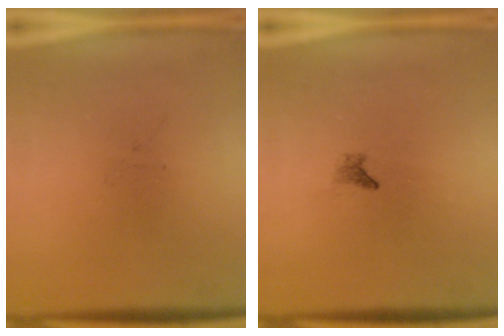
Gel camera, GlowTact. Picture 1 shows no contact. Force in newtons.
{"total": 0.8}